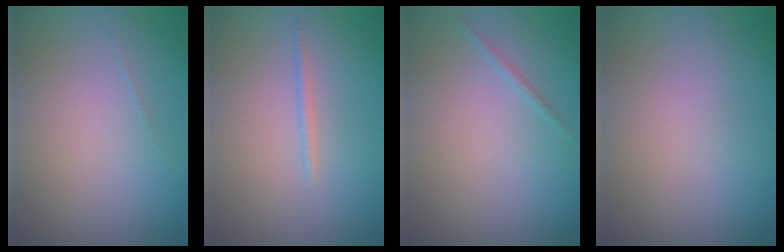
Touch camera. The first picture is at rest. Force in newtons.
{"total": 0.7, "press": 0.7, "slide": 0.1}
{"total": 0.6, "press": 0.6, "slide": 0.0}
{"total": 0.0}